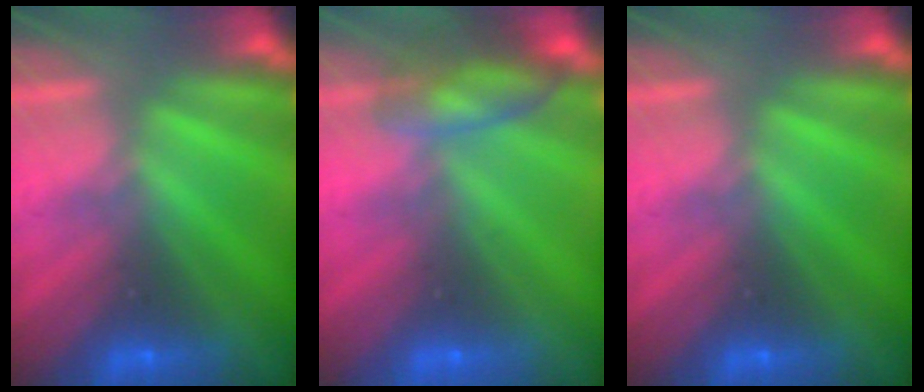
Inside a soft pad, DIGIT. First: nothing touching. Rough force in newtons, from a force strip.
{"total": 2.8}
{"total": 0.0}